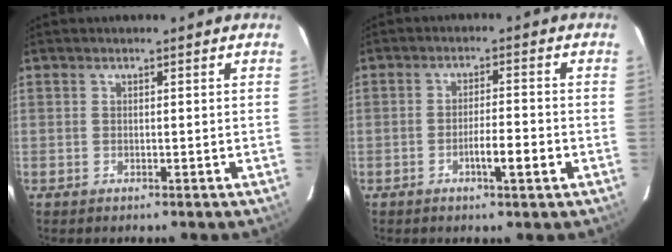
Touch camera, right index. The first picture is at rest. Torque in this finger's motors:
{"motor_torque": [0.62, -0.49, 0.24, 0.07]}